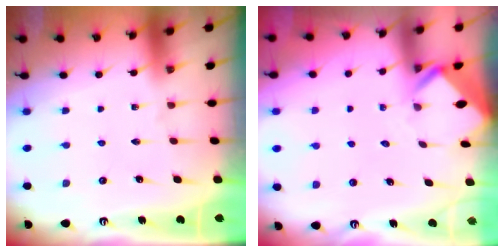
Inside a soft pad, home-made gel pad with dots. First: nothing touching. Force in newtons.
{"total": 2.7, "press": 2.7, "slide": 0.1}